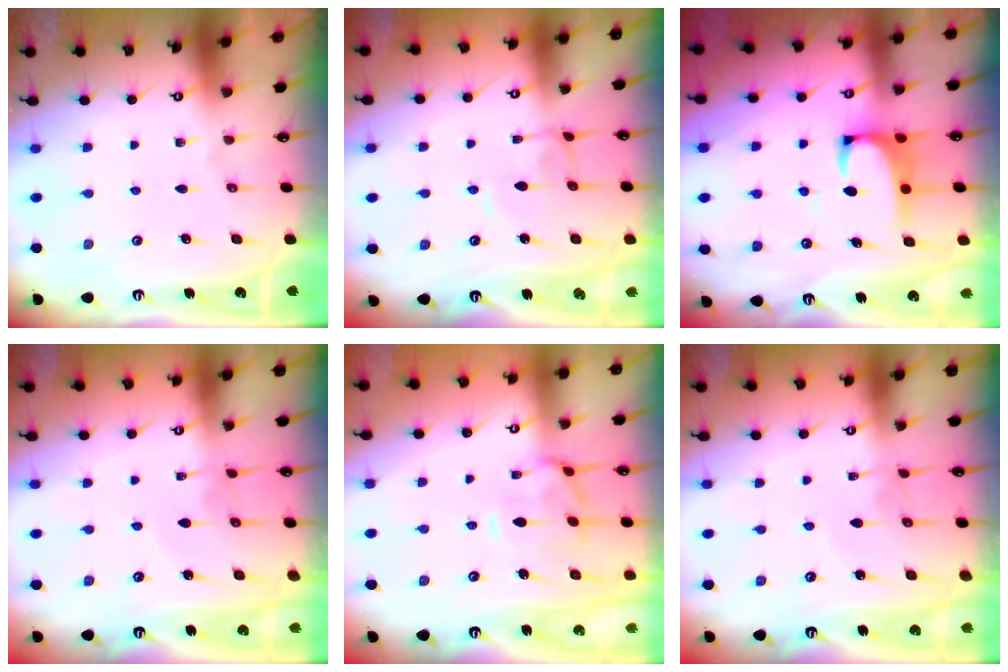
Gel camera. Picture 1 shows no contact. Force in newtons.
{"total": 1.9, "press": 1.9, "slide": 0.3}
{"total": 2.4, "press": 2.3, "slide": 0.9}
{"total": 2.7, "press": 2.7, "slide": 0.1}
{"total": 1.7, "press": 1.5, "slide": 0.8}
{"total": 2.7, "press": 2.7, "slide": 0.1}